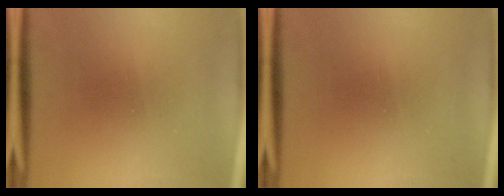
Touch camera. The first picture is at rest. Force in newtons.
{"total": 0.0}